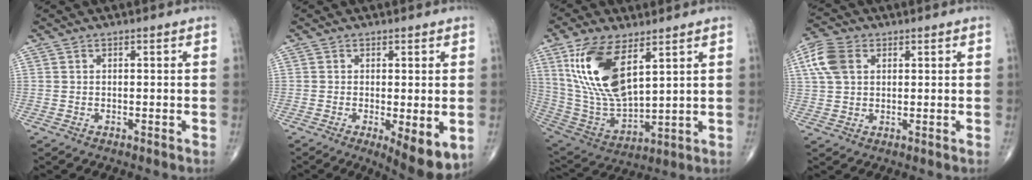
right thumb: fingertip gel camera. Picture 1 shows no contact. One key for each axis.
{"total": 7.6, "fx": -1.8, "fy": 2.3, "fz": 7.0, "tx": -0.097, "ty": -0.023, "tz": -0.024}
{"total": 17.8, "fx": 7.4, "fy": 7.8, "fz": 14.1, "tx": -0.272, "ty": -0.030, "tz": 0.156}
{"total": 7.5, "fx": 2.4, "fy": 5.1, "fz": 4.9, "tx": -0.110, "ty": 0.011, "tz": 0.044}